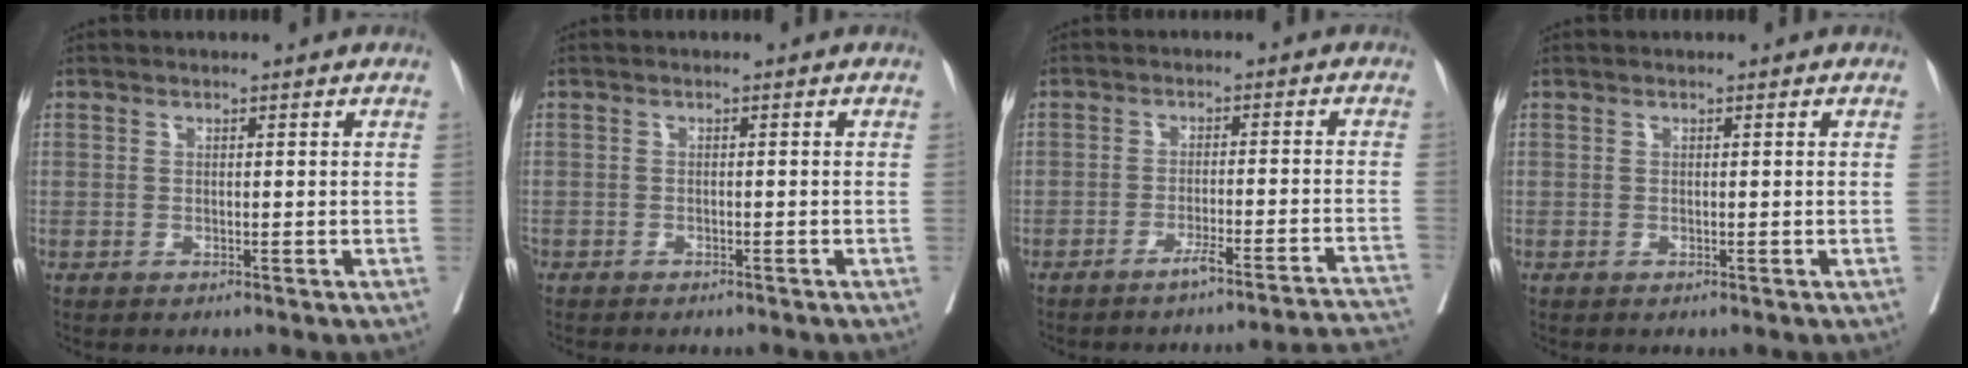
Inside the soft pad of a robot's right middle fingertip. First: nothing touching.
{"total": 2.7, "force": [-2.4, 0.8, 0.9], "torque": [-0.017, -0.005, -0.032]}
{"total": 13.3, "force": [-12.5, -1.7, 4.2], "torque": [-0.015, 0.003, -0.153]}
{"total": 0.0}